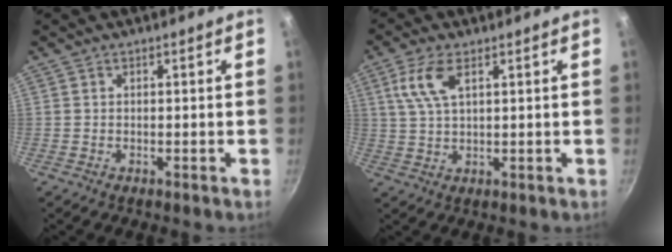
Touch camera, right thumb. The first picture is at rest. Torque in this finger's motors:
{"motor_torque": [-0.80, 0.91, 0.08, -0.08, 0.19]}